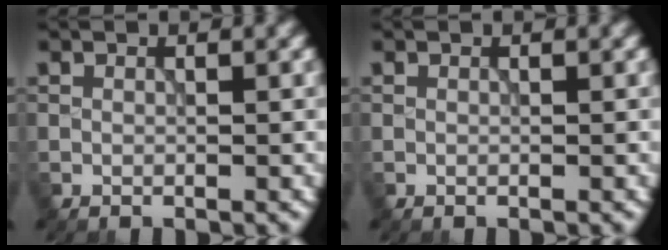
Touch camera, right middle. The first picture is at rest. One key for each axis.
{"total": 0.0}